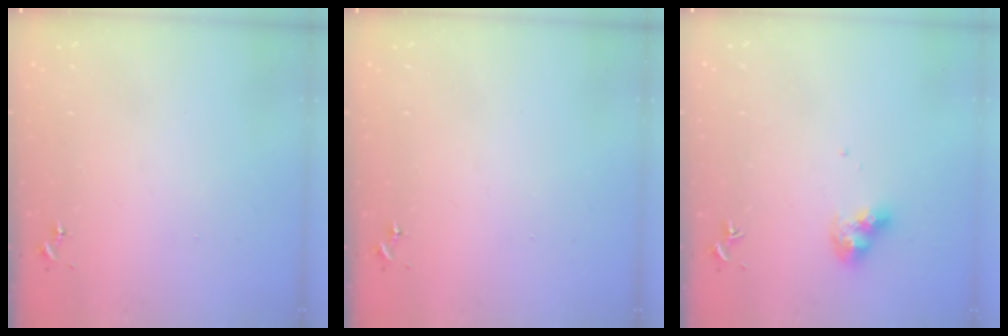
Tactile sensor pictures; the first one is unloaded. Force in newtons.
{"total": 1.3, "press": 0.9, "slide": 0.9}
{"total": 11.0, "press": 10.9, "slide": 1.2}